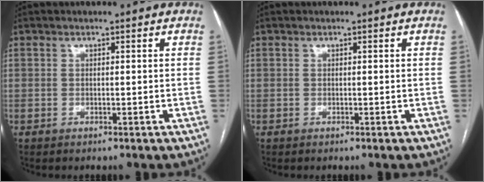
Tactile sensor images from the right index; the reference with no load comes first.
{"total": 0.0}